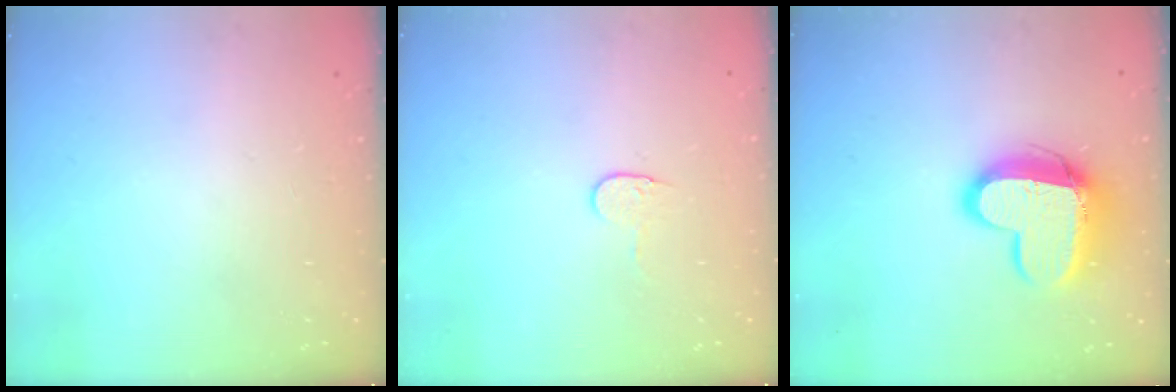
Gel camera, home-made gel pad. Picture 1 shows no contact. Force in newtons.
{"total": 3.8, "press": 3.7, "slide": 0.4}
{"total": 14.4, "press": 14.3, "slide": 1.4}